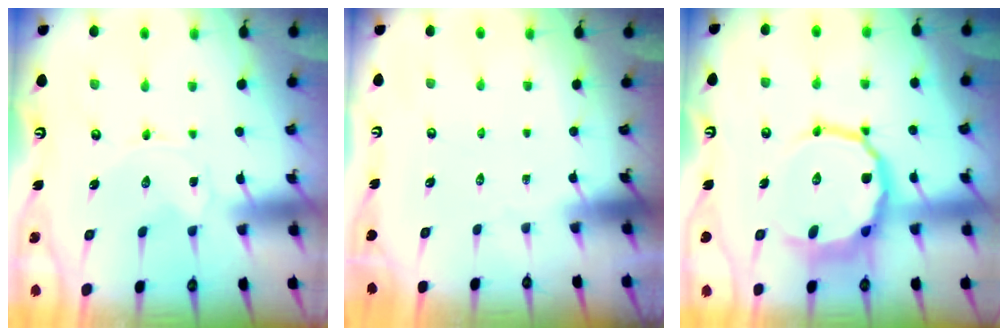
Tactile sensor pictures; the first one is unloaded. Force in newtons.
{"total": 0.0}
{"total": 13.0, "press": 12.5, "slide": 3.5}